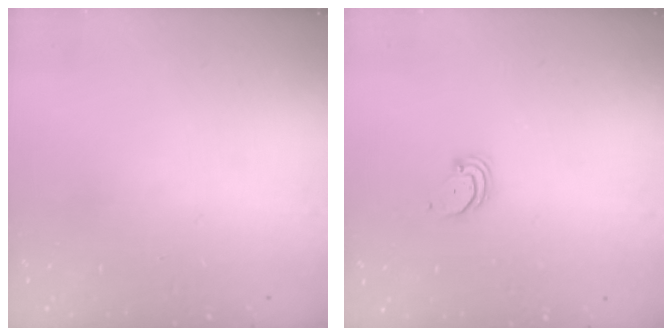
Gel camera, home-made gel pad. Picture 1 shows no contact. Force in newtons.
{"total": 2.0, "press": 2.0, "slide": 0.2}